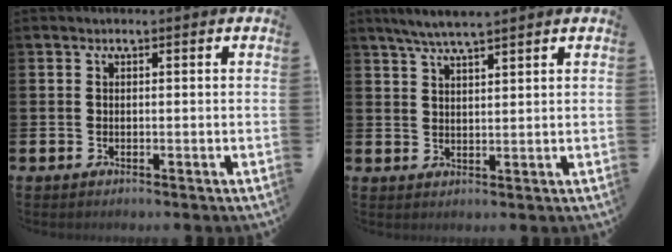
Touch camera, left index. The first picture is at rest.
{"total": 4.4, "force": [4.0, 0.0, 1.8], "torque": [-0.042, -0.009, 0.072]}